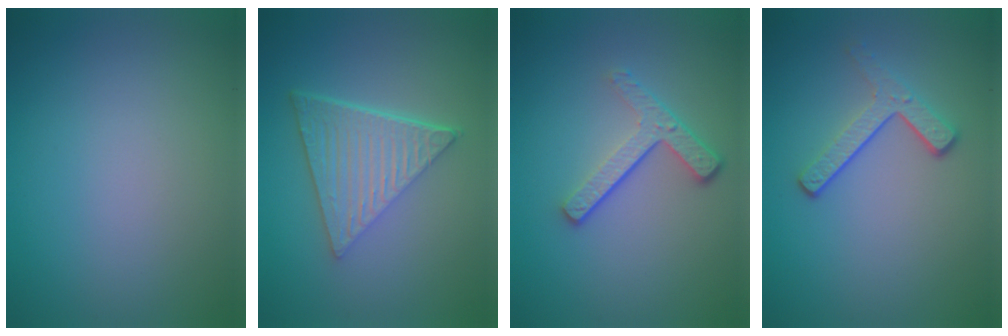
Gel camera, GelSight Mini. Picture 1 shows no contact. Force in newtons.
{"total": 6.8, "press": 4.5, "slide": 5.0}
{"total": 3.5, "press": 2.5, "slide": 2.5}
{"total": 3.0, "press": 2.2, "slide": 2.0}